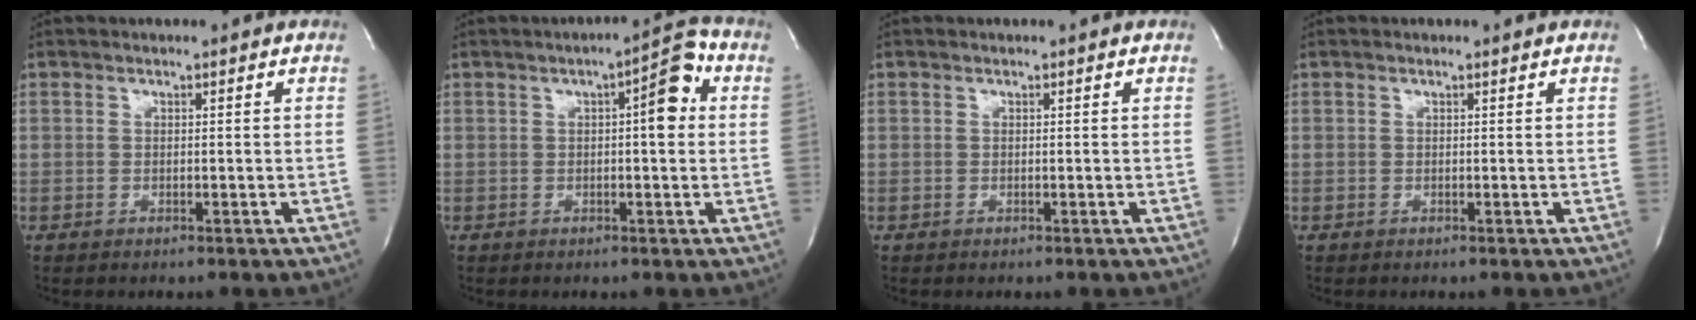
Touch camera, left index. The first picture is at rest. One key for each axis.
{"total": 5.9, "fx": 0.9, "fy": 1.3, "fz": 5.7, "tx": -0.077, "ty": 0.017, "tz": 0.005}
{"total": 0.0}
{"total": 0.0}